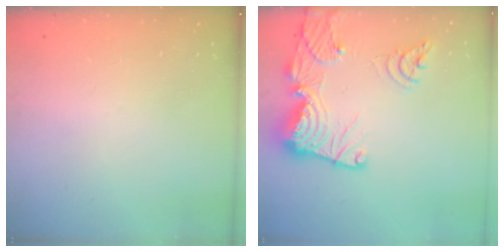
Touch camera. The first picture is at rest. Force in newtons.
{"total": 21.8, "press": 21.7, "slide": 2.3}